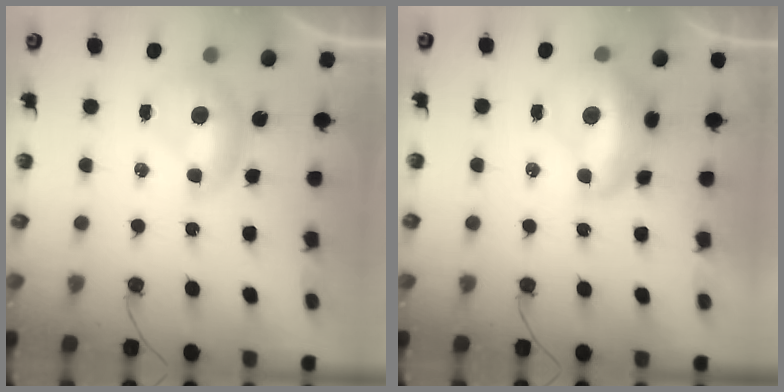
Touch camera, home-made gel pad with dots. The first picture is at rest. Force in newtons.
{"total": 4.9, "press": 4.8, "slide": 1.0}